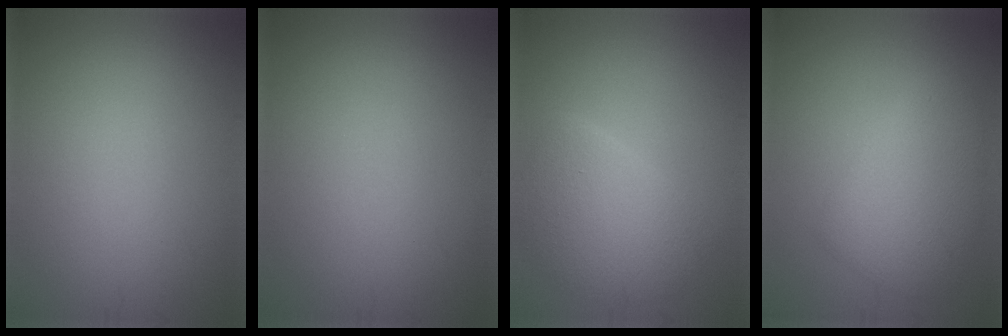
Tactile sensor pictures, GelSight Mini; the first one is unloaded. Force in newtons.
{"total": 0.0}
{"total": 4.0, "press": 3.9, "slide": 0.5}
{"total": 4.7, "press": 4.7, "slide": 0.1}